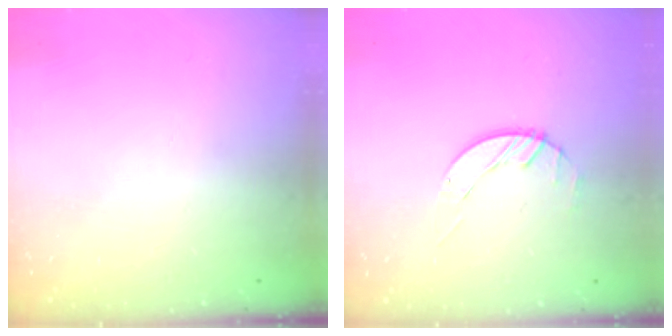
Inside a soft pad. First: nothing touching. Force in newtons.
{"total": 2.6, "press": 2.6, "slide": 0.3}